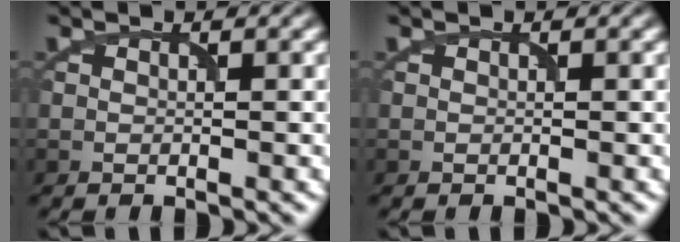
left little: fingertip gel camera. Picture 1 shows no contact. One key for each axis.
{"total": 0.0}